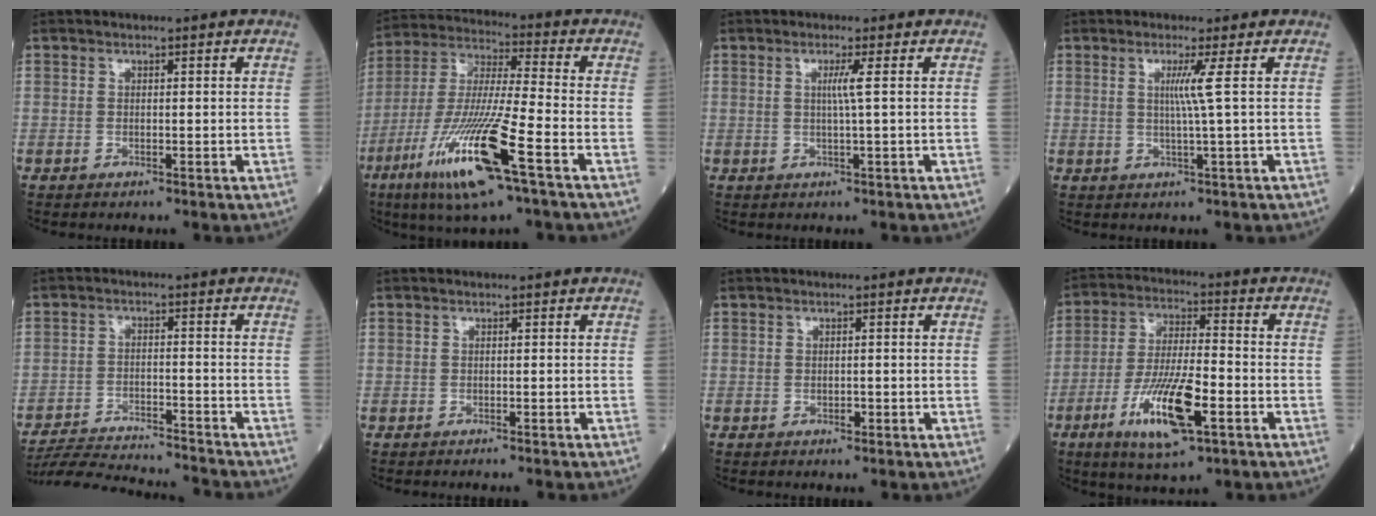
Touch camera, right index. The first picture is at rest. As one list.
[{"total": 17.4, "force": [-8.2, 0.6, 15.3], "torque": [-0.330, -0.034, -0.155]}, {"total": 2.1, "force": [0.4, -0.8, 2.0], "torque": [-0.040, -0.004, 0.008]}, {"total": 3.2, "force": [0.7, -1.4, 2.8], "torque": [-0.053, -0.006, 0.014]}, {"total": 13.3, "force": [-12.9, 0.0, 3.2], "torque": [-0.054, -0.006, -0.199]}, {"total": 1.5, "force": [-1.3, 0.0, 0.7], "torque": [-0.008, 0.002, -0.016]}, {"total": 0.7, "force": [-0.3, 0.4, 0.4], "torque": [-0.008, 0.000, -0.005]}, {"total": 12.6, "force": [-5.2, 2.5, 11.3], "torque": [-0.220, -0.016, -0.091]}]